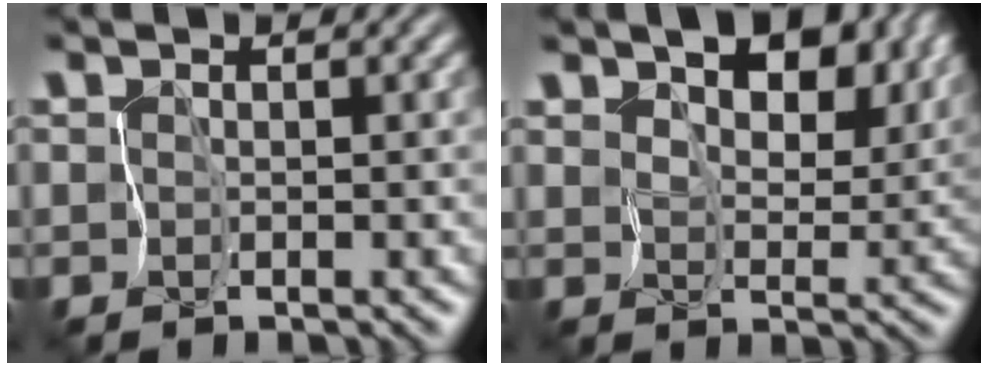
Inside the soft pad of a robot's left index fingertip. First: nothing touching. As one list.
[{"total": 7.3, "force": [4.4, 3.7, 4.5], "torque": [-0.086, -0.002, 0.070]}]